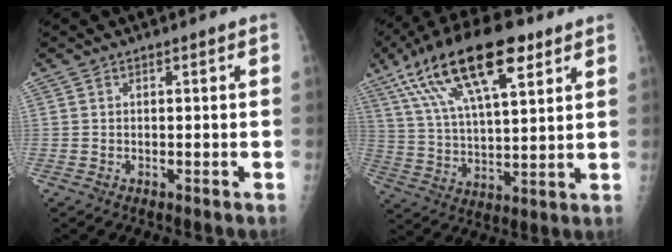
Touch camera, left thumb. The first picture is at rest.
{"total": 20.7, "force": [11.0, 7.5, 15.9], "torque": [-0.275, -0.008, 0.197]}